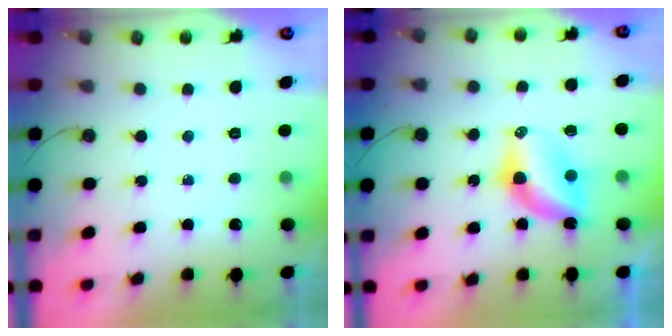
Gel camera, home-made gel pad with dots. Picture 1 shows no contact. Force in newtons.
{"total": 6.5, "press": 6.5, "slide": 0.2}